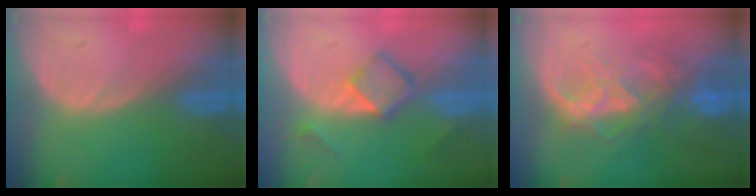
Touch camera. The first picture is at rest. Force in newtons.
{"total": 5.1, "press": 4.8, "slide": 1.9}
{"total": 8.6, "press": 7.5, "slide": 4.3}